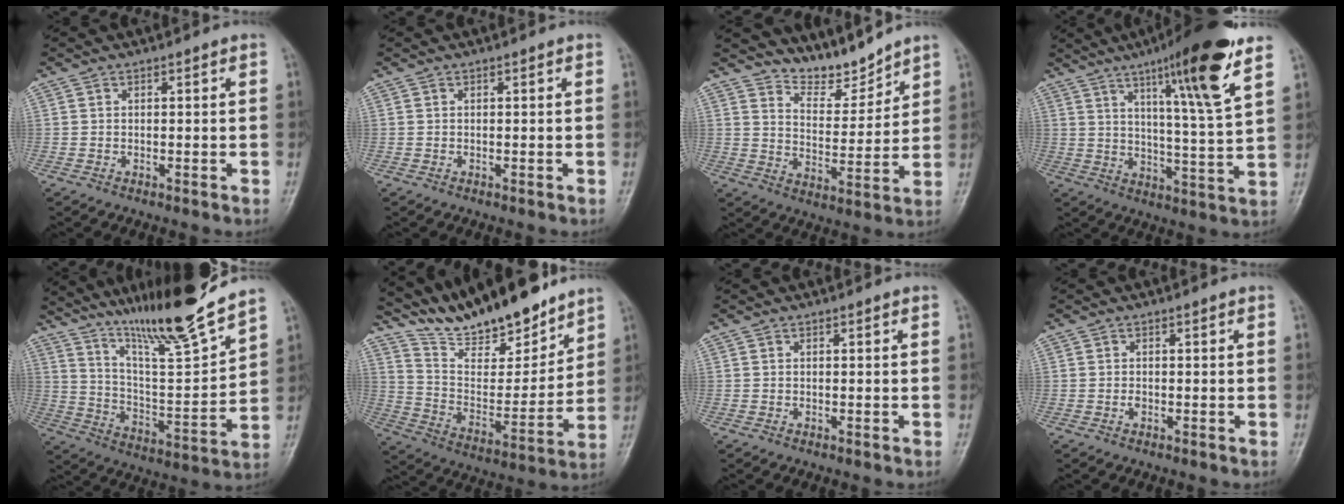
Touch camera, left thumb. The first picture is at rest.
{"total": 0.0}
{"total": 7.4, "force": [7.1, 1.8, 0.9], "torque": [0.006, -0.063, 0.138]}
{"total": 17.5, "force": [9.8, 1.4, 14.3], "torque": [-0.213, -0.048, 0.150]}
{"total": 19.5, "force": [15.8, 1.4, 11.3], "torque": [-0.155, -0.086, 0.275]}
{"total": 18.6, "force": [16.2, 4.9, 7.8], "torque": [-0.089, -0.096, 0.286]}
{"total": 0.0}
{"total": 0.9, "force": [0.0, 0.6, 0.6], "torque": [-0.004, 0.002, -0.003]}